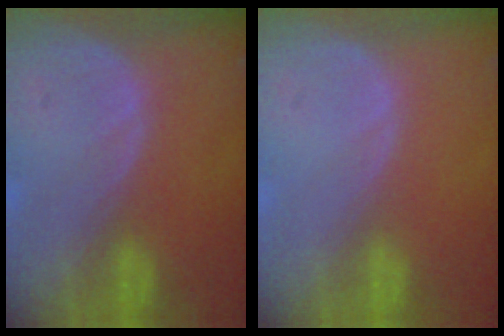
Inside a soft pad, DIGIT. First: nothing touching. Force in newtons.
{"total": 0.0}